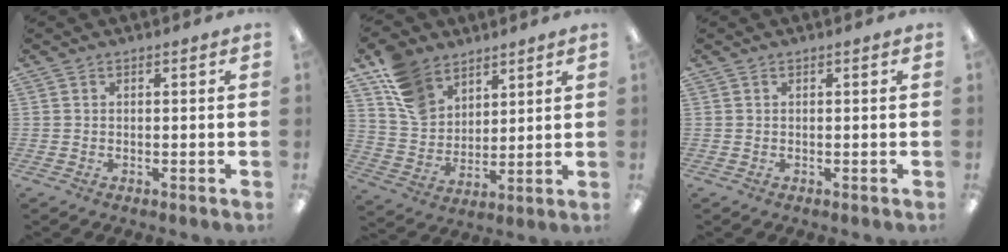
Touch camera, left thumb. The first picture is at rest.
{"total": 12.6, "force": [8.3, 8.6, 3.8], "torque": [-0.091, -0.036, 0.168]}
{"total": 0.0}